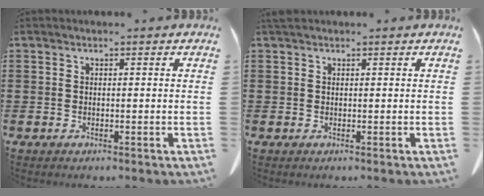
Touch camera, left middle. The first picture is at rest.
{"total": 0.9, "force": [0.7, 0.4, 0.3], "torque": [-0.011, 0.001, 0.014]}